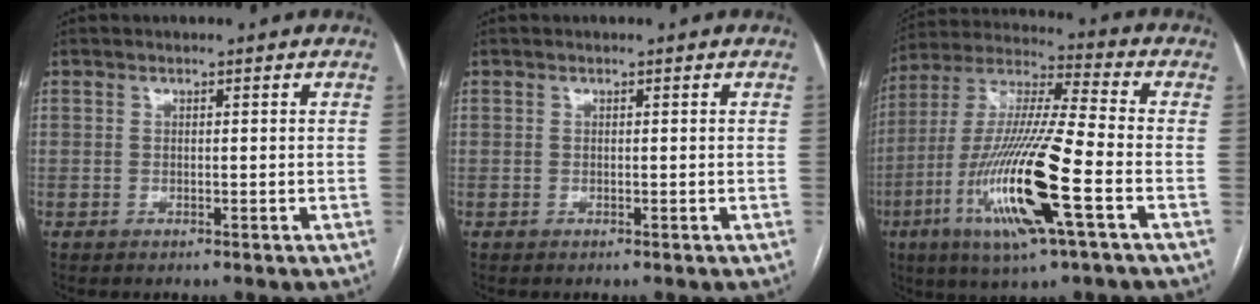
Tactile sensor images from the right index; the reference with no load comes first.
{"total": 0.0}
{"total": 19.4, "force": [-6.7, 1.2, 18.2], "torque": [-0.382, -0.024, -0.126]}